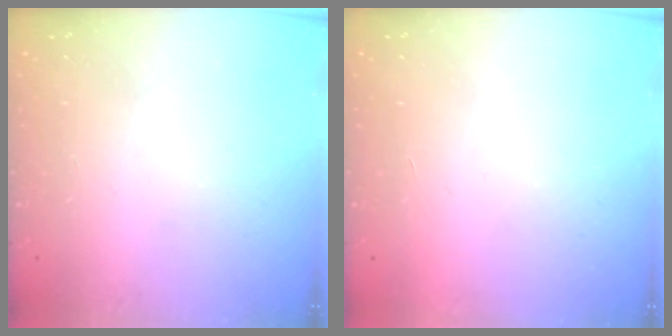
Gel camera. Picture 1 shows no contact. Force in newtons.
{"total": 1.5, "press": 1.5, "slide": 0.1}